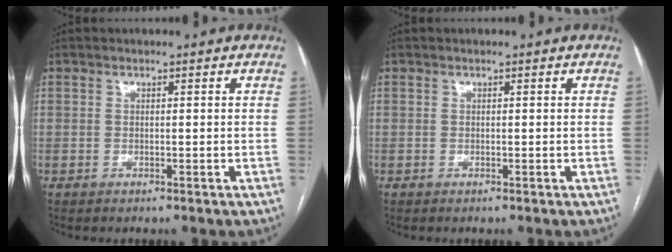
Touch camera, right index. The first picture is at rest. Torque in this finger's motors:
{"motor_torque": [0.01, 0.00, 0.03, 0.01]}